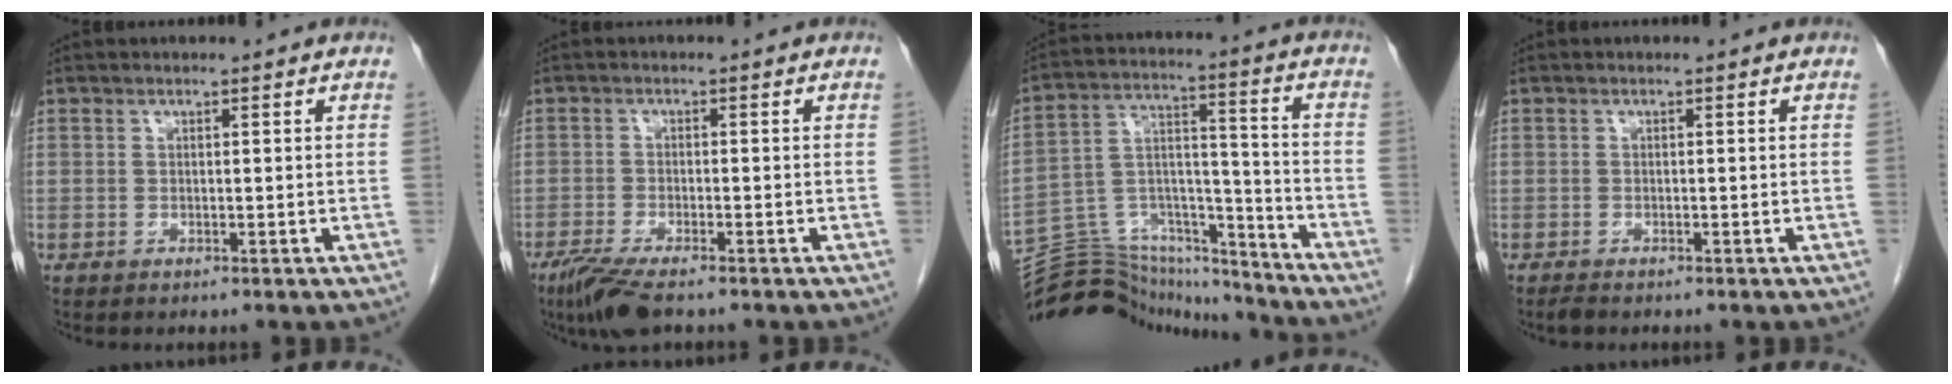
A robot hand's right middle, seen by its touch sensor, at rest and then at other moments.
{"total": 5.9, "force": [-4.3, 0.9, 4.0], "torque": [-0.078, -0.016, -0.074]}
{"total": 19.9, "force": [-19.1, 4.2, 3.5], "torque": [-0.077, 0.046, -0.302]}
{"total": 1.1, "force": [-0.9, 0.2, 0.5], "torque": [-0.020, -0.004, -0.016]}